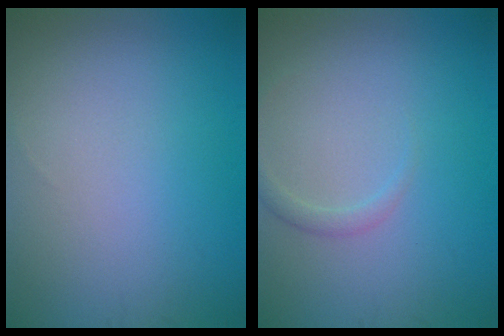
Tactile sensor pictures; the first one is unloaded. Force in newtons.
{"total": 1.2, "press": 1.2, "slide": 0.1}